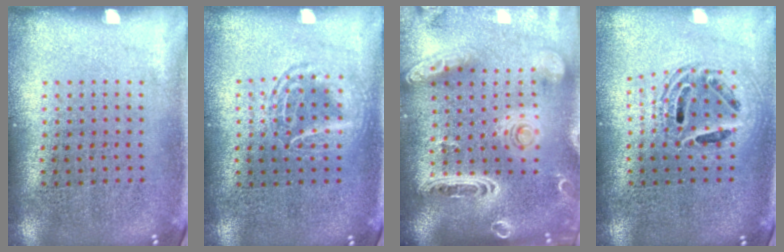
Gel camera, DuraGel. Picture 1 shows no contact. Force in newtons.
{"total": 1.1, "press": 1.1, "slide": 0.2}
{"total": 3.5, "press": 2.8, "slide": 2.1}
{"total": 1.6, "press": 1.4, "slide": 0.9}